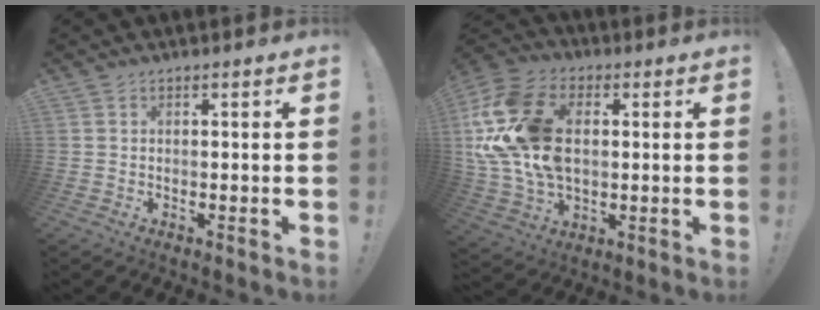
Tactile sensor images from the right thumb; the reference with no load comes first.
{"total": 22.6, "force": [3.1, 15.7, 15.9], "torque": [-0.294, 0.007, 0.064]}